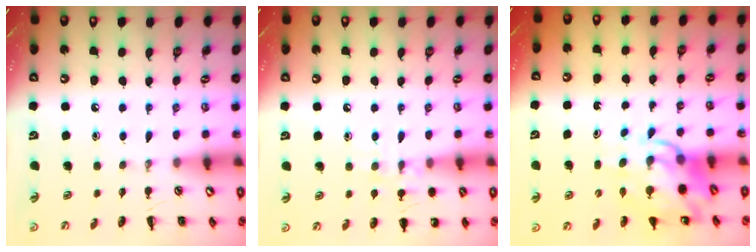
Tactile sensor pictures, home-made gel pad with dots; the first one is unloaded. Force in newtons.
{"total": 8.0, "press": 7.8, "slide": 1.7}
{"total": 11.2, "press": 10.7, "slide": 3.3}